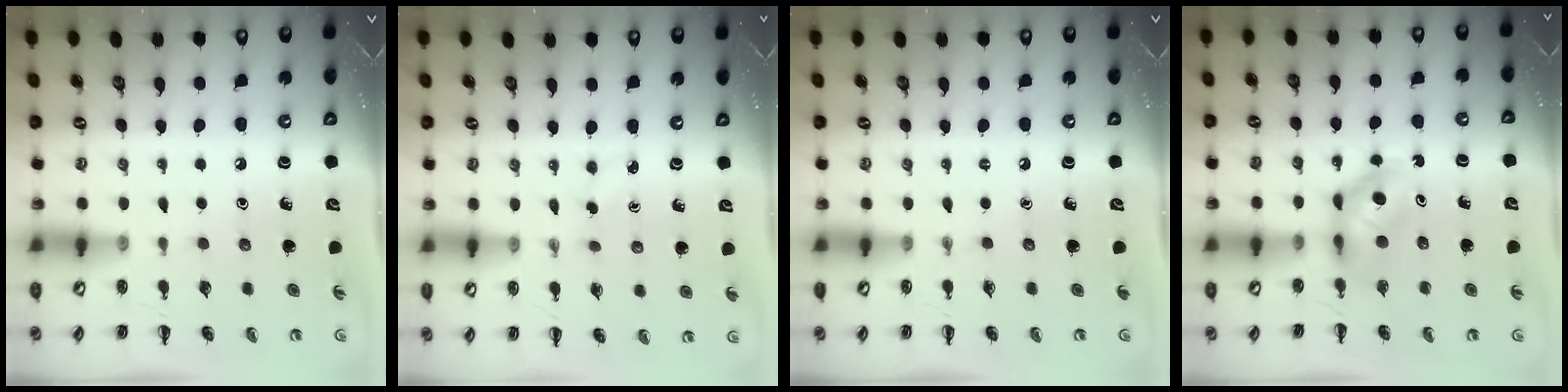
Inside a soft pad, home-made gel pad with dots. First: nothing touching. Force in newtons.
{"total": 2.8, "press": 2.7, "slide": 0.8}
{"total": 0.0}
{"total": 5.1, "press": 5.0, "slide": 0.7}